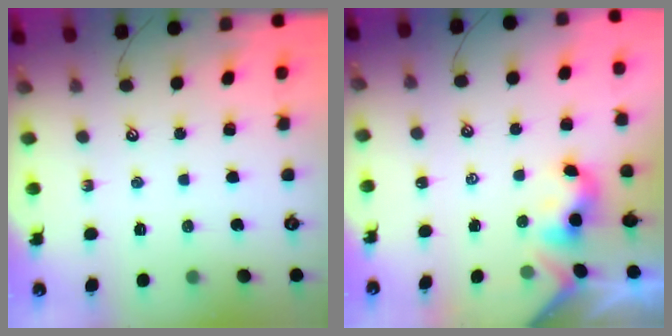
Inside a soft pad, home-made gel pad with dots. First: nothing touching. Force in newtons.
{"total": 2.3, "press": 2.3, "slide": 0.3}